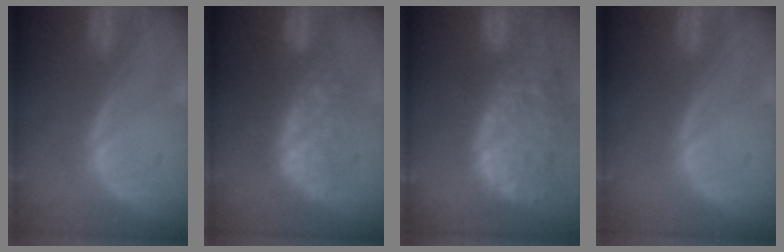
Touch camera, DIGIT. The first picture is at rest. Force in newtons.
{"total": 7.8, "press": 7.7, "slide": 1.4}
{"total": 14.2, "press": 11.7, "slide": 8.0}
{"total": 0.0}